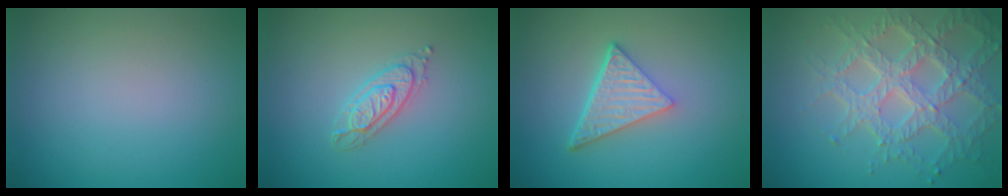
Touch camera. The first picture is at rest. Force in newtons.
{"total": 2.2, "press": 2.1, "slide": 0.4}
{"total": 4.8, "press": 3.3, "slide": 3.5}
{"total": 6.8, "press": 5.3, "slide": 4.3}